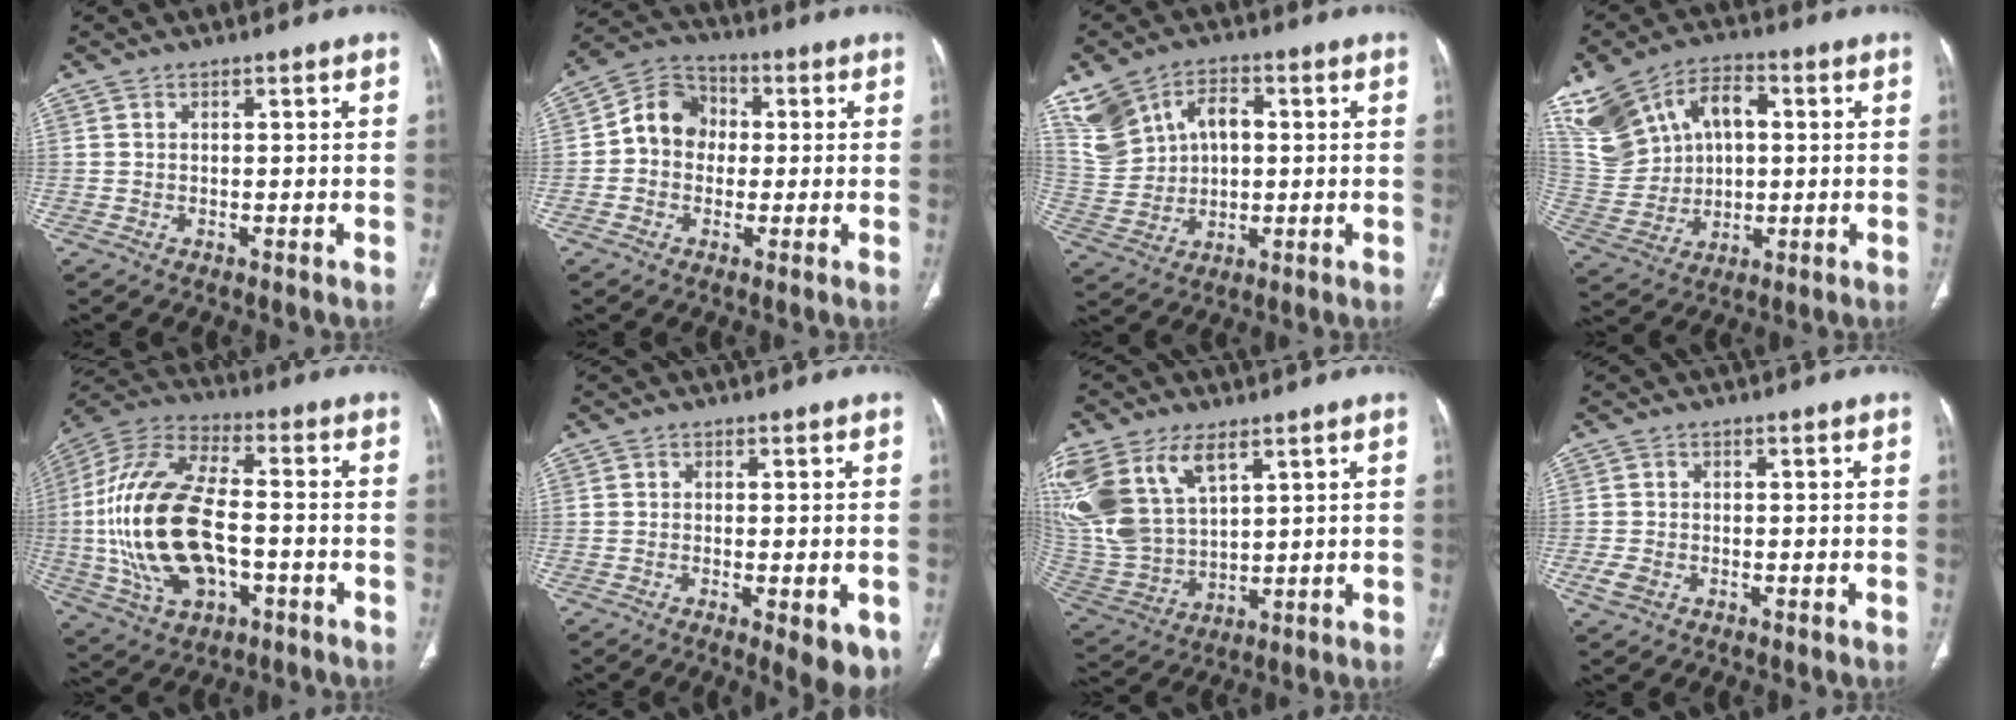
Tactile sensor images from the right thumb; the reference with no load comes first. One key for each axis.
{"total": 9.2, "fx": 0.1, "fy": 7.9, "fz": 4.6, "tx": -0.055, "ty": 0.029, "tz": -0.014}
{"total": 16.0, "fx": 5.0, "fy": 12.1, "fz": 9.2, "tx": -0.188, "ty": 0.022, "tz": 0.110}
{"total": 22.5, "fx": 6.9, "fy": 16.5, "fz": 13.7, "tx": -0.295, "ty": 0.042, "tz": 0.144}
{"total": 23.7, "fx": -3.0, "fy": 12.7, "fz": 19.8, "tx": -0.413, "ty": 0.016, "tz": -0.047}
{"total": 7.6, "fx": -2.9, "fy": 2.5, "fz": 6.6, "tx": -0.081, "ty": -0.007, "tz": -0.036}
{"total": 20.1, "fx": 9.4, "fy": 11.6, "fz": 13.4, "tx": -0.310, "ty": -0.011, "tz": 0.198}
{"total": 2.8, "fx": -1.2, "fy": 1.9, "fz": 1.7, "tx": -0.037, "ty": 0.000, "tz": -0.021}